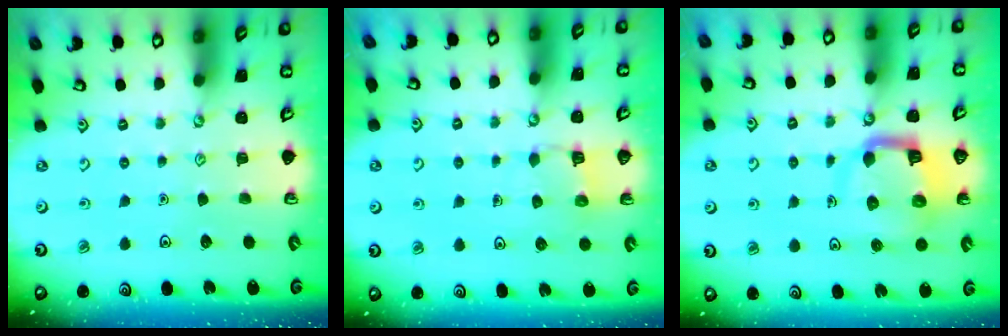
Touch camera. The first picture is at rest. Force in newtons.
{"total": 4.6, "press": 4.6, "slide": 0.3}
{"total": 9.0, "press": 9.0, "slide": 1.1}